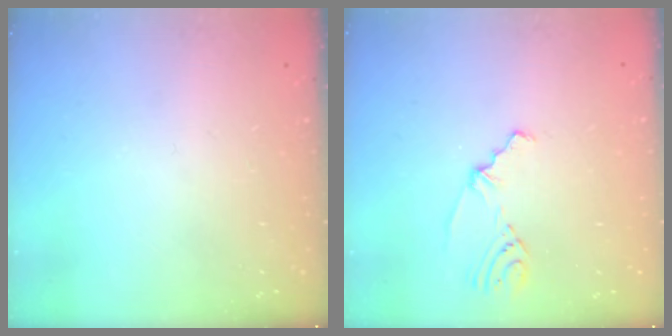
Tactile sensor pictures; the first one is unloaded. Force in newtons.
{"total": 2.5, "press": 2.1, "slide": 1.4}